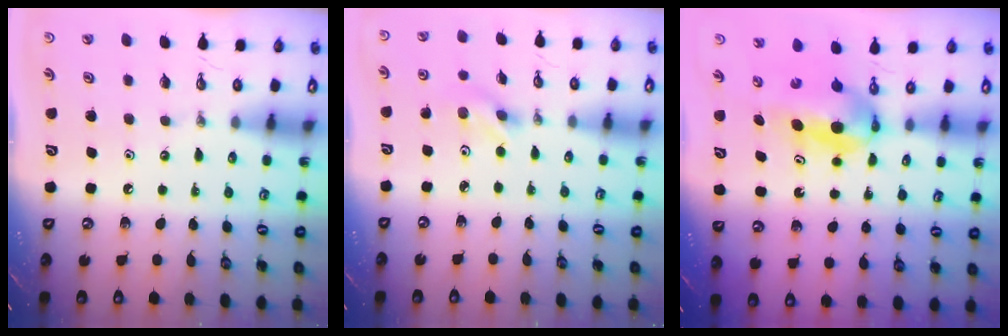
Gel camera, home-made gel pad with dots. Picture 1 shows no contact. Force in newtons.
{"total": 2.9, "press": 2.8, "slide": 0.7}
{"total": 5.7, "press": 5.4, "slide": 1.9}